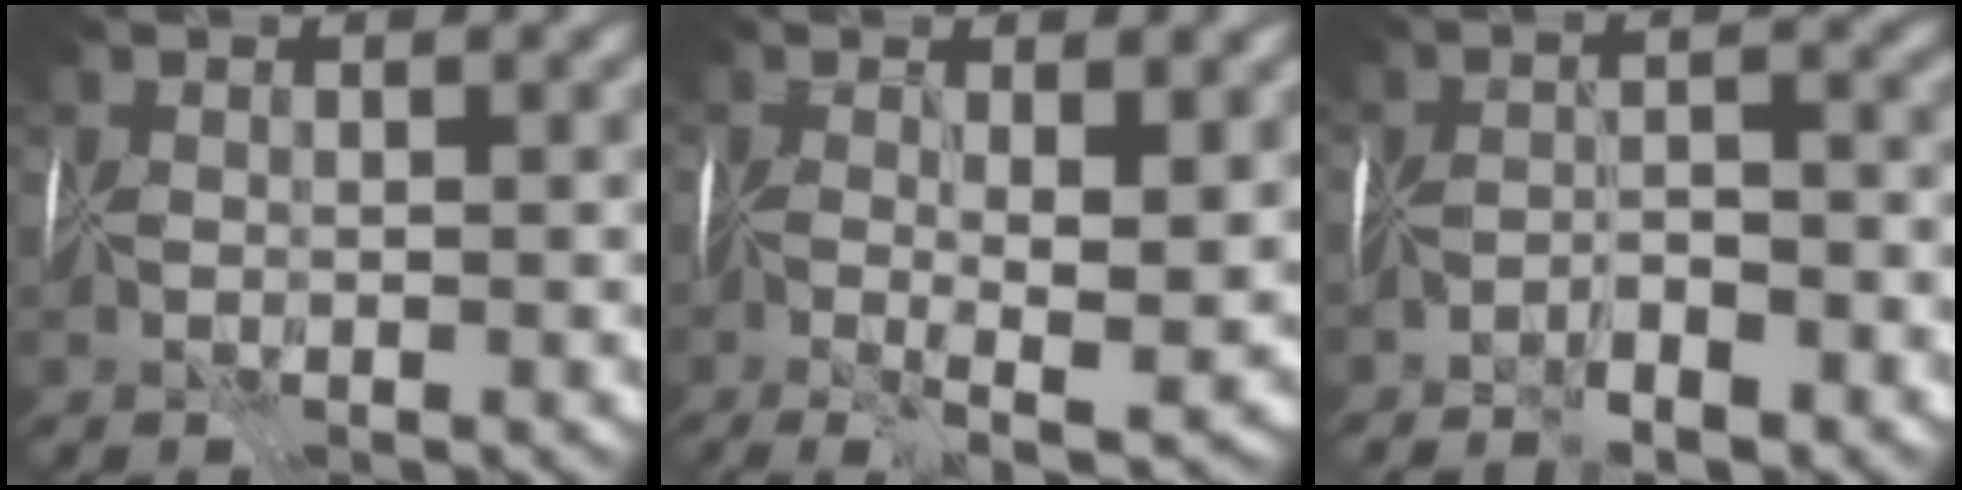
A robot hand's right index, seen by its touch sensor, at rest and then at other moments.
{"total": 7.5, "force": [-0.6, 1.7, 7.3], "torque": [-0.118, -0.018, -0.005]}
{"total": 3.1, "force": [-2.7, 0.2, 1.4], "torque": [-0.017, 0.005, -0.047]}